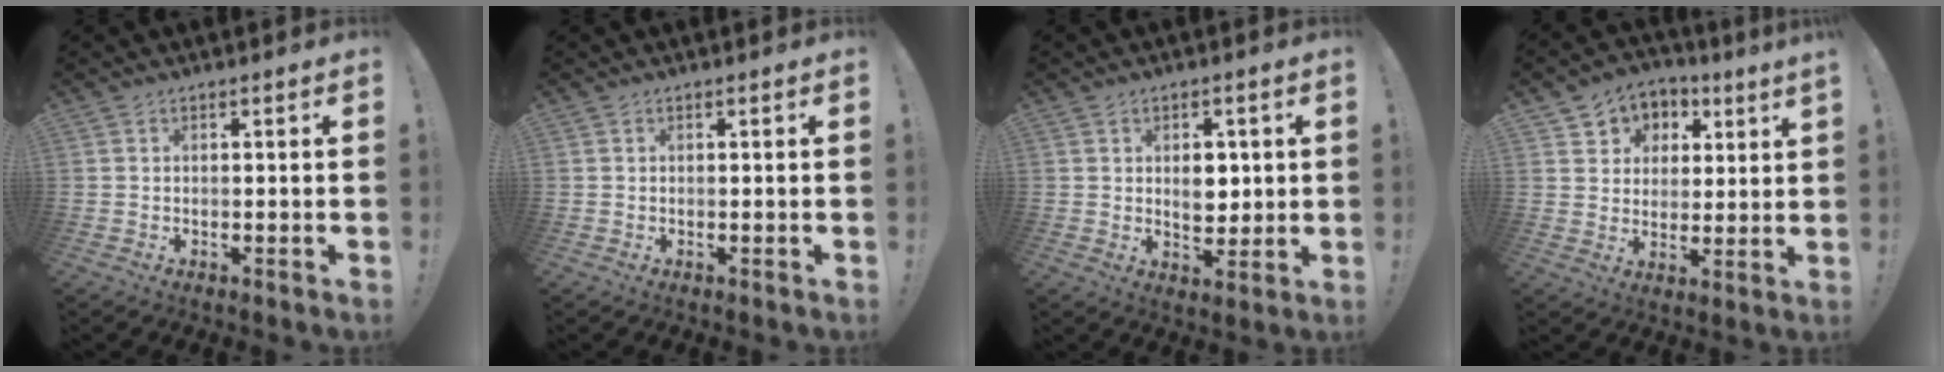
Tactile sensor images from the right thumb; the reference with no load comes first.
{"total": 0.0}
{"total": 6.6, "force": [1.2, 5.0, 4.2], "torque": [-0.042, -0.006, 0.018]}
{"total": 6.3, "force": [2.9, 5.5, 0.8], "torque": [-0.012, -0.026, 0.059]}